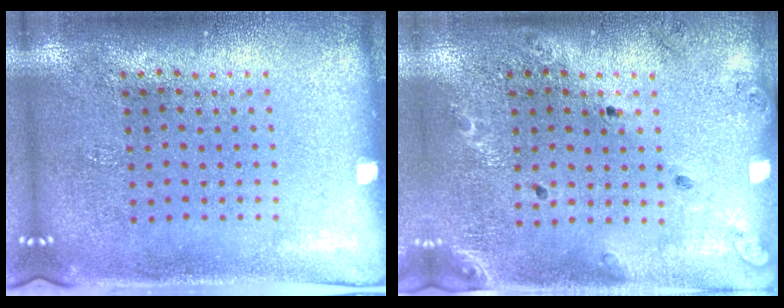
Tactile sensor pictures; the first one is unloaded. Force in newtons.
{"total": 1.4, "press": 1.4, "slide": 0.2}